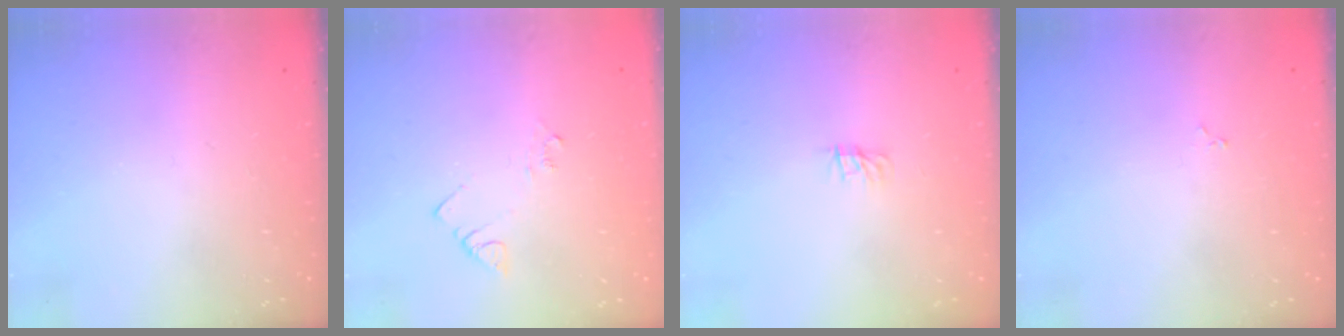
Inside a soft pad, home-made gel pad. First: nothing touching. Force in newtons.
{"total": 4.1, "press": 4.1, "slide": 0.4}
{"total": 0.0}
{"total": 1.9, "press": 1.9, "slide": 0.3}